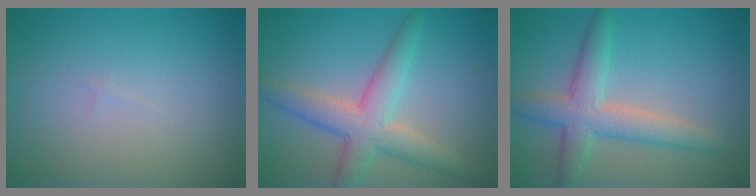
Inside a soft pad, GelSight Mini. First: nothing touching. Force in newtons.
{"total": 4.9, "press": 4.9, "slide": 0.1}
{"total": 4.7, "press": 4.7, "slide": 0.4}